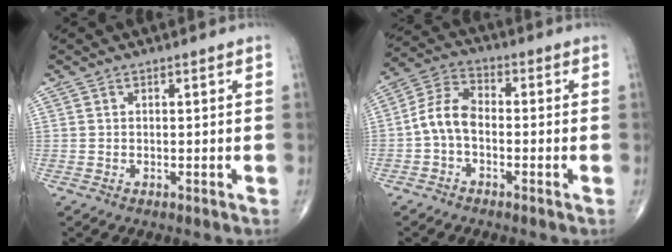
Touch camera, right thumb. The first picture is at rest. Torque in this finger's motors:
{"motor_torque": [0.22, 0.21, 0.25, -0.14, 0.11]}